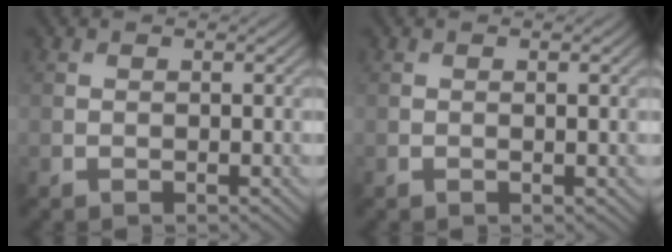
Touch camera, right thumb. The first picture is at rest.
{"total": 1.2, "force": [0.1, 0.3, 1.2], "torque": [-0.015, 0.001, -0.001]}